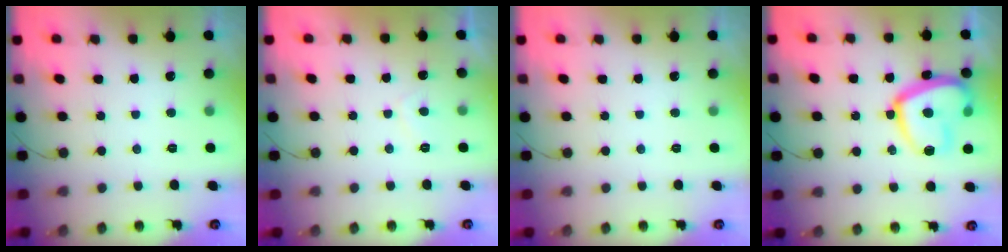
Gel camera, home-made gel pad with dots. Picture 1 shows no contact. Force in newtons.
{"total": 1.5, "press": 1.3, "slide": 0.7}
{"total": 0.0}
{"total": 18.1, "press": 18.0, "slide": 1.8}